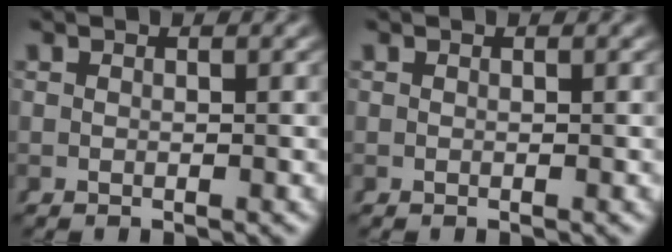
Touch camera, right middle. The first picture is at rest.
{"total": 0.0}